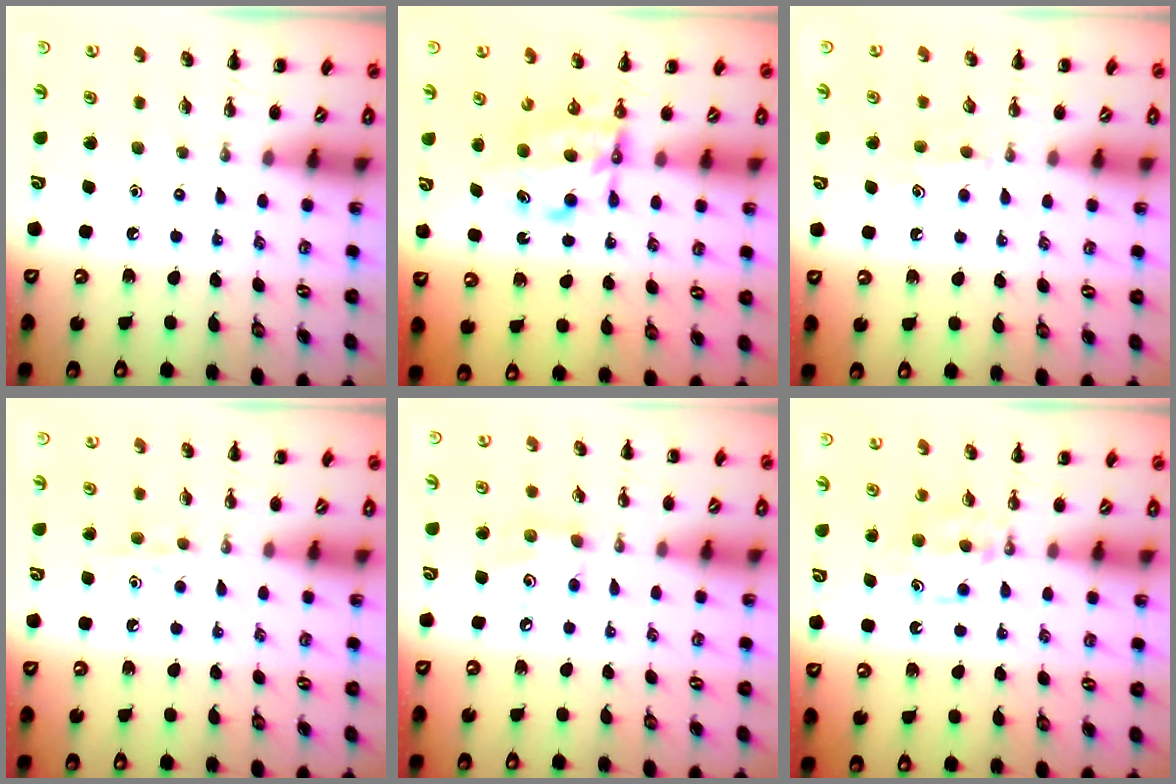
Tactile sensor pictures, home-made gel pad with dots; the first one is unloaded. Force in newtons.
{"total": 6.1, "press": 6.1, "slide": 0.3}
{"total": 6.1, "press": 5.8, "slide": 1.7}
{"total": 3.6, "press": 3.4, "slide": 1.4}
{"total": 5.2, "press": 5.2, "slide": 0.8}
{"total": 5.2, "press": 4.9, "slide": 1.5}